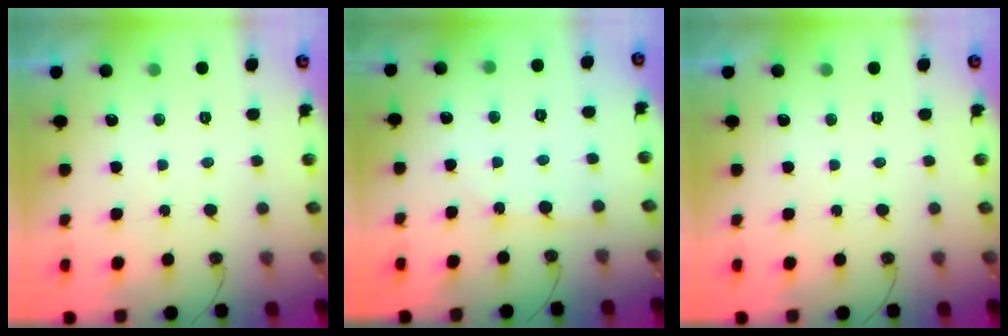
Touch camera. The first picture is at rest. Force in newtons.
{"total": 3.7, "press": 3.6, "slide": 0.5}
{"total": 0.0}